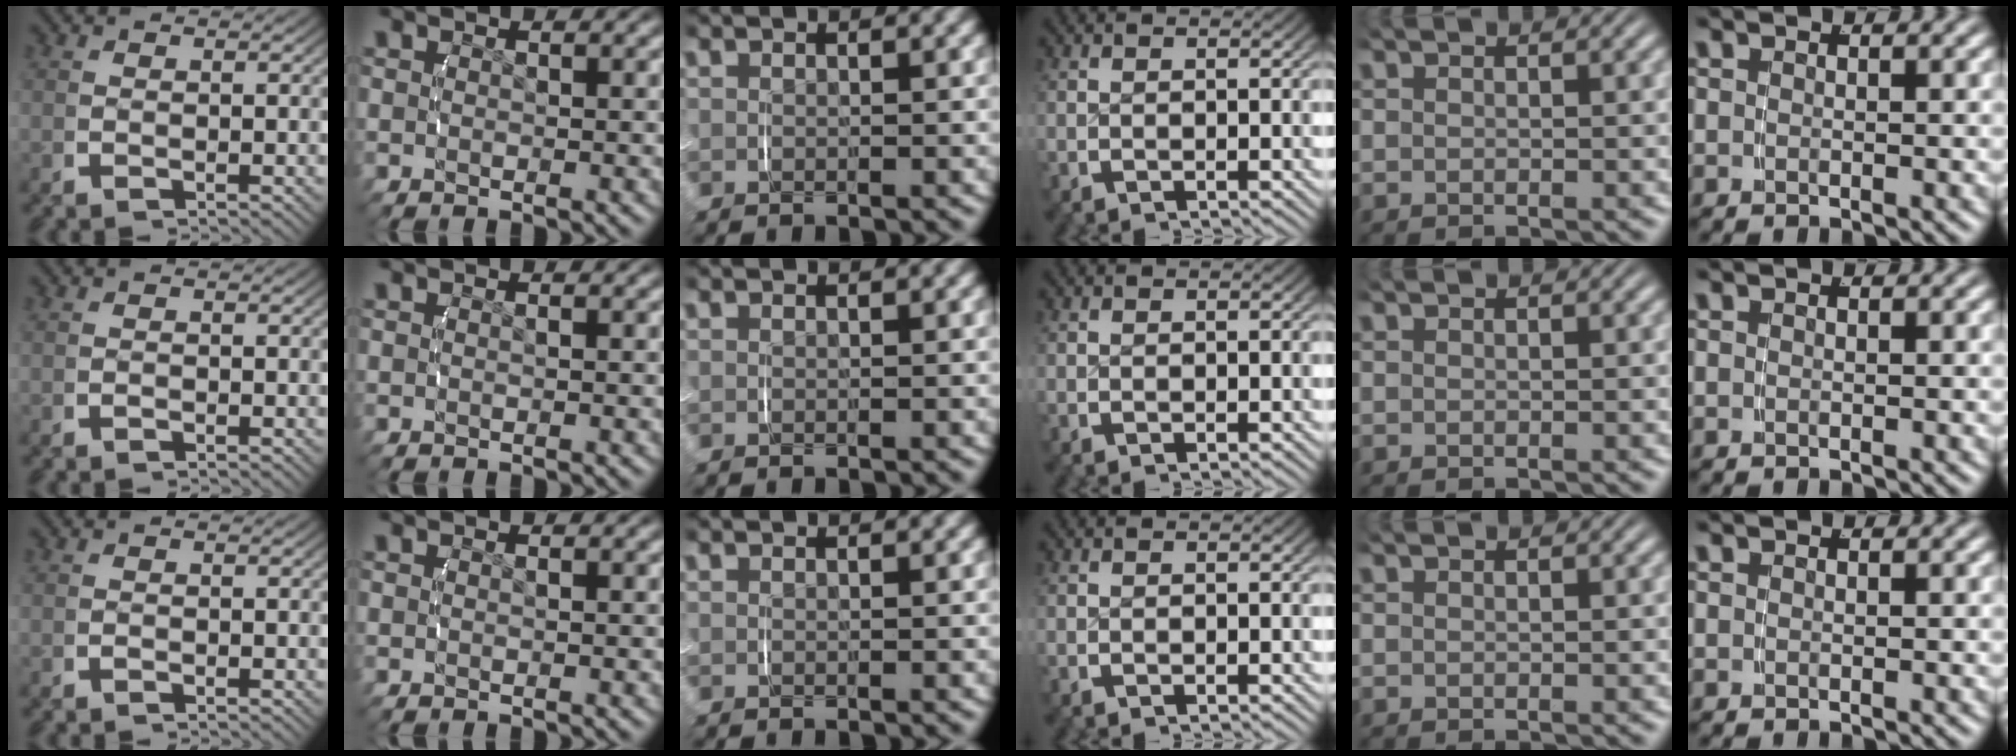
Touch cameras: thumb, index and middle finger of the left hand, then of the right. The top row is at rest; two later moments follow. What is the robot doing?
{"motion": "lift_and_place", "object": "small bumper sticker"}